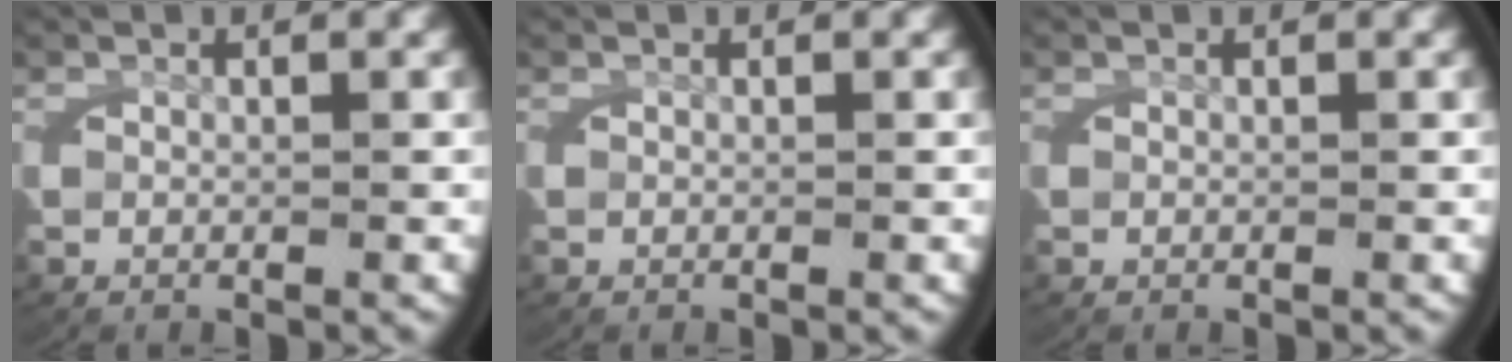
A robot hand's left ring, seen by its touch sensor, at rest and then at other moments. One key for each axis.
{"total": 0.0}
{"total": 0.0}